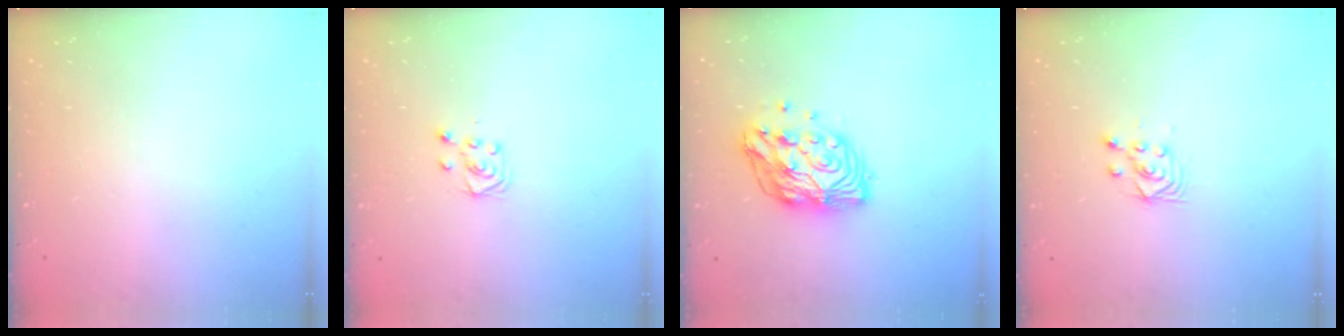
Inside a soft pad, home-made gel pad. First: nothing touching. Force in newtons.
{"total": 5.1, "press": 5.1, "slide": 0.4}
{"total": 12.6, "press": 12.6, "slide": 1.1}
{"total": 3.5, "press": 3.2, "slide": 1.4}